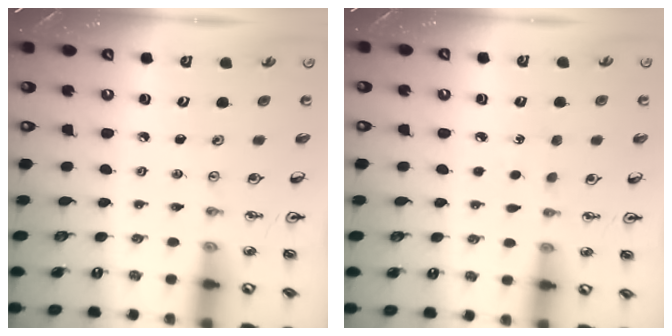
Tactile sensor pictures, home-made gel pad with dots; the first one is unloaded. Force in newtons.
{"total": 3.1, "press": 3.1, "slide": 0.3}